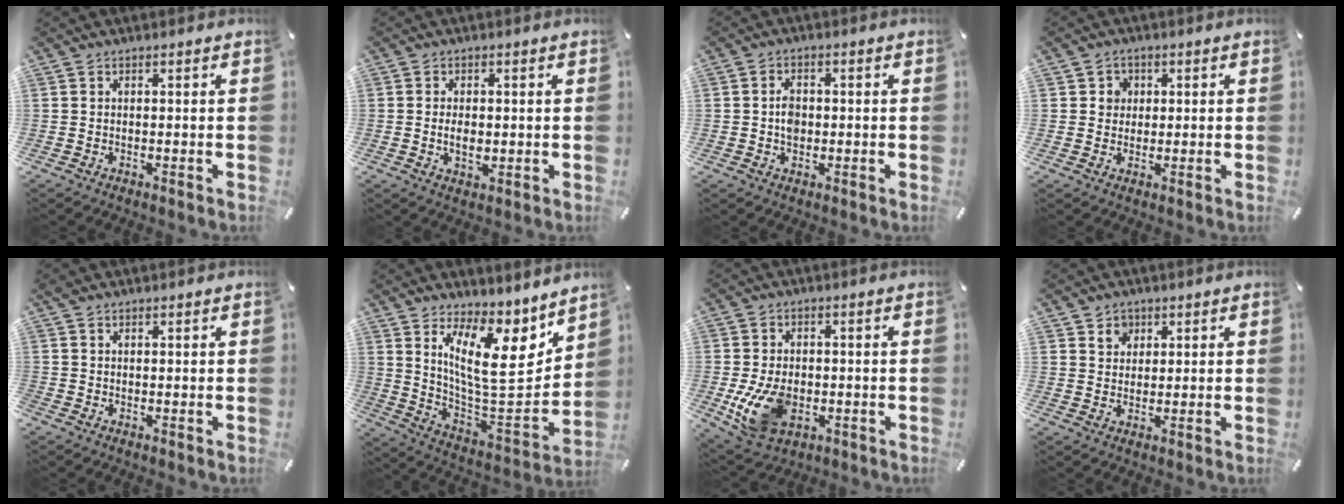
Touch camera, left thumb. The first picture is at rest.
{"total": 4.0, "force": [-0.2, 2.4, 3.2], "torque": [-0.060, 0.001, -0.006]}
{"total": 3.4, "force": [-0.2, 2.7, 2.1], "torque": [-0.033, 0.004, -0.006]}
{"total": 3.1, "force": [0.4, 3.0, 0.4], "torque": [0.002, 0.003, 0.001]}
{"total": 0.8, "force": [0.1, 0.8, 0.0], "torque": [0.002, 0.007, 0.000]}
{"total": 17.9, "force": [9.8, 7.2, 13.2], "torque": [-0.205, -0.075, 0.167]}
{"total": 11.4, "force": [-2.5, 8.0, 7.8], "torque": [-0.157, -0.001, -0.042]}
{"total": 3.4, "force": [1.7, 2.9, 0.5], "torque": [0.007, -0.004, 0.027]}